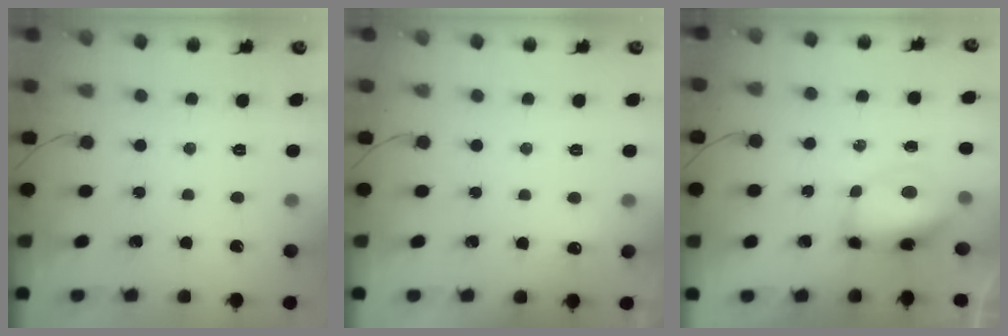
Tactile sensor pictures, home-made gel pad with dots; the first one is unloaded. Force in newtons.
{"total": 3.9, "press": 3.7, "slide": 1.3}
{"total": 8.3, "press": 8.2, "slide": 1.2}